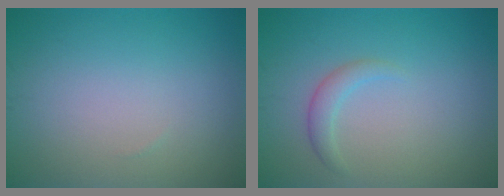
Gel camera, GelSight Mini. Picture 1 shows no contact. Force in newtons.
{"total": 1.5, "press": 1.5, "slide": 0.2}